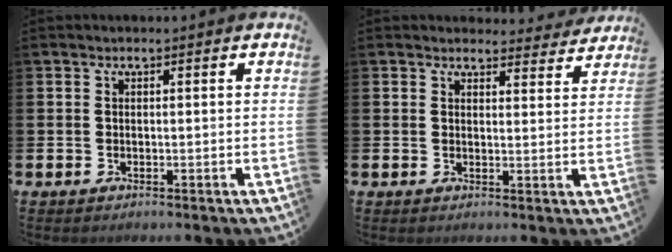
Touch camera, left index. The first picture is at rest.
{"total": 3.2, "force": [3.1, 0.9, 0.2], "torque": [0.007, -0.020, 0.052]}